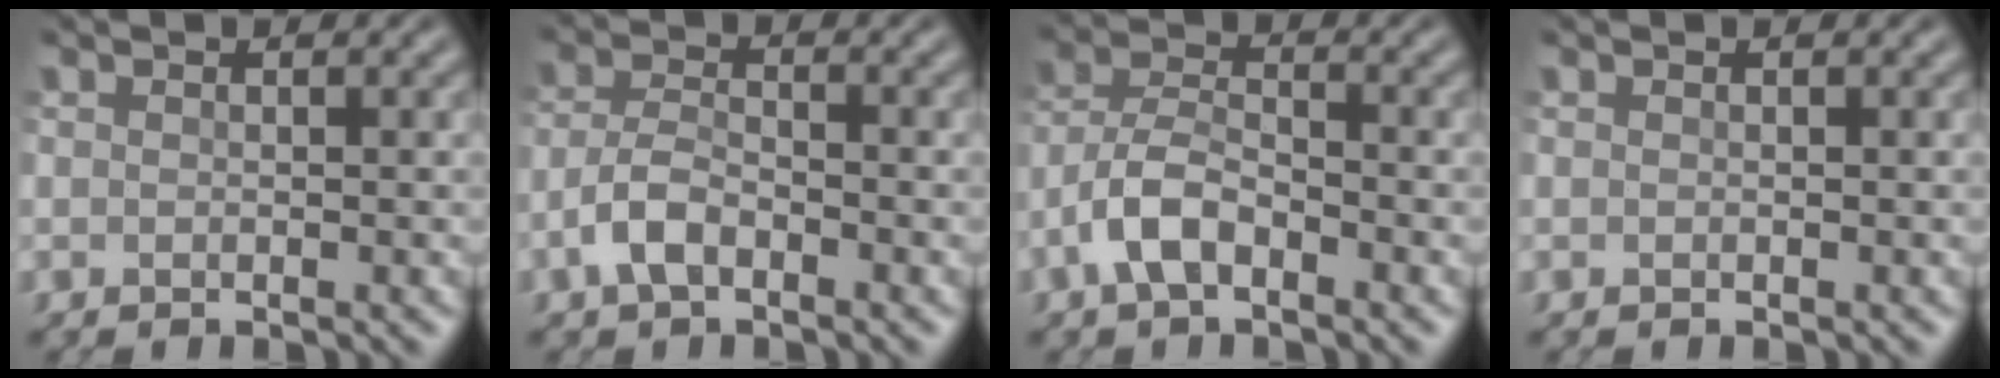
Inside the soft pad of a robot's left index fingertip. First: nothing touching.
{"total": 3.1, "force": [-1.7, 1.5, 2.2], "torque": [-0.047, 0.005, -0.042]}
{"total": 4.1, "force": [-2.2, 1.9, 2.9], "torque": [-0.057, 0.009, -0.053]}
{"total": 0.0}